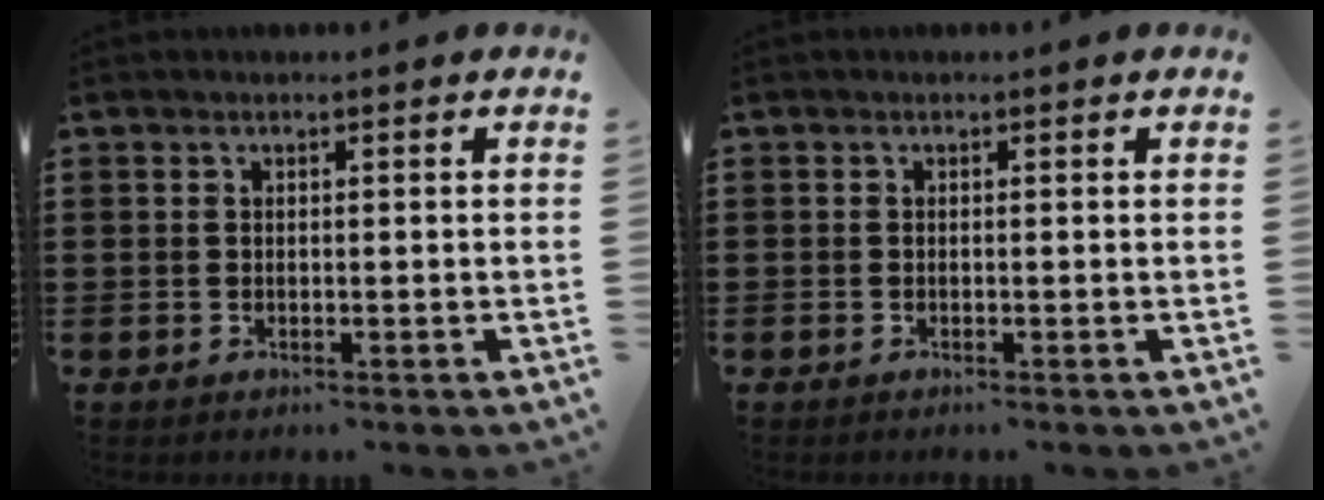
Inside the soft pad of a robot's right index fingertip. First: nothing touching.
{"total": 0.0}